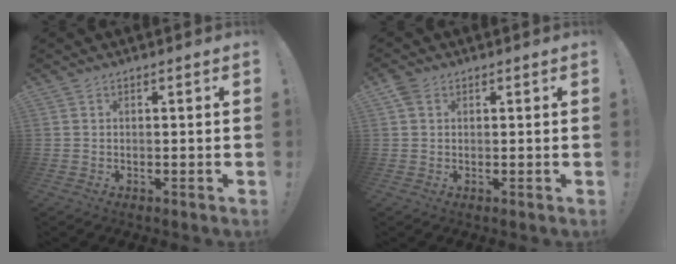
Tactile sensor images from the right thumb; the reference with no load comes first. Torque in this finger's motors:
{"motor_torque": [0.22, 0.06, 0.43, -0.04, 0.17]}